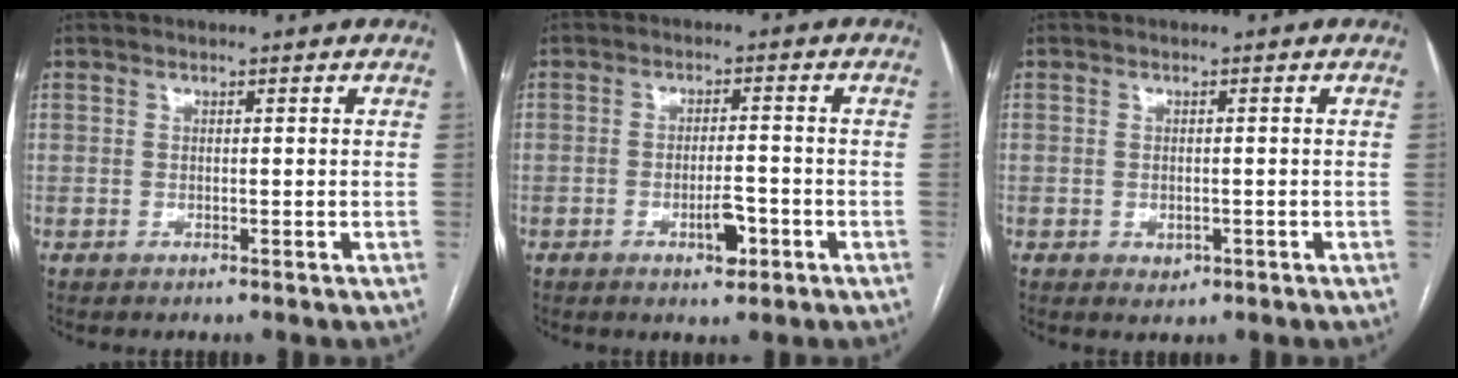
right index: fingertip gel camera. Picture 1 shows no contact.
{"total": 3.9, "force": [-1.8, 1.2, 3.3], "torque": [-0.059, 0.001, -0.025]}
{"total": 1.6, "force": [-0.7, 1.1, 0.9], "torque": [-0.010, 0.001, -0.002]}